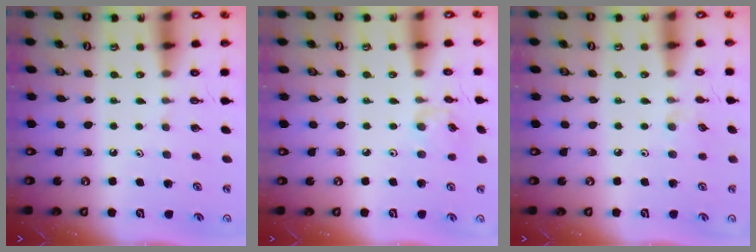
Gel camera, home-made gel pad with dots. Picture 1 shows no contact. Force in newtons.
{"total": 2.7, "press": 2.7, "slide": 0.1}
{"total": 2.6, "press": 2.6, "slide": 0.4}